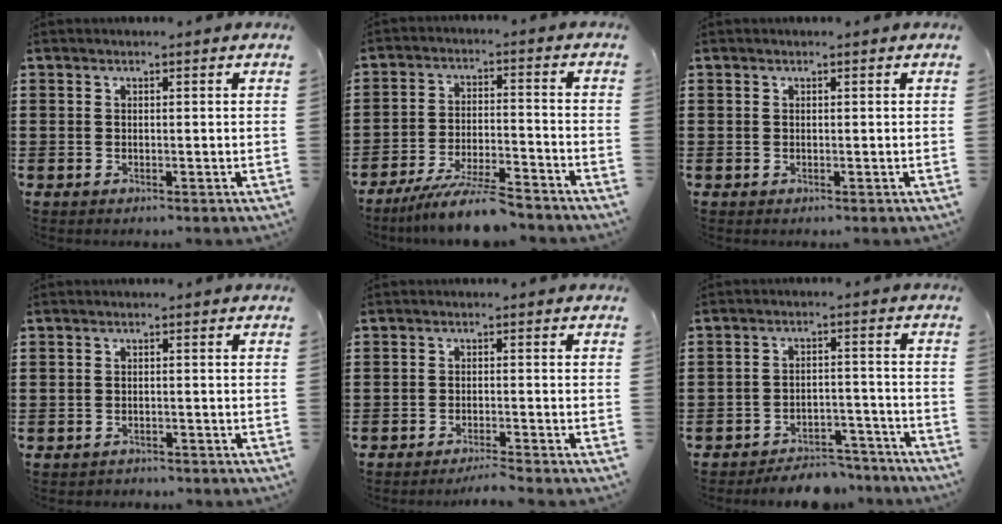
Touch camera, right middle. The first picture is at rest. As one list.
[{"total": 8.4, "force": [-7.5, 0.0, 3.7], "torque": [-0.076, -0.004, -0.141]}, {"total": 0.0}, {"total": 1.1, "force": [-1.0, 0.1, 0.0], "torque": [-0.004, -0.001, -0.023]}, {"total": 2.2, "force": [-2.0, -0.3, 0.7], "torque": [-0.012, 0.000, -0.040]}, {"total": 5.2, "force": [-5.1, 0.8, 0.6], "torque": [-0.009, 0.014, -0.102]}]